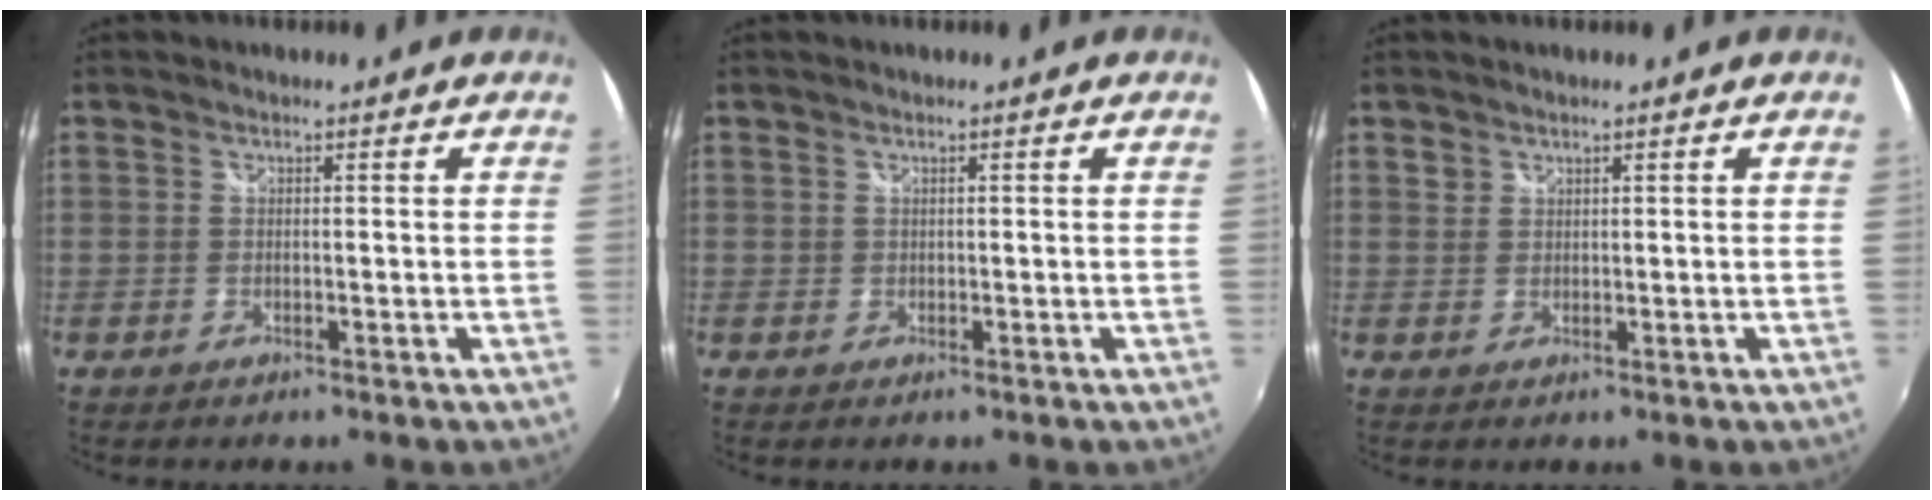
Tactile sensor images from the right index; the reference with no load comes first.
{"total": 0.0}
{"total": 1.2, "force": [0.7, 1.0, 0.1], "torque": [0.003, 0.006, 0.010]}